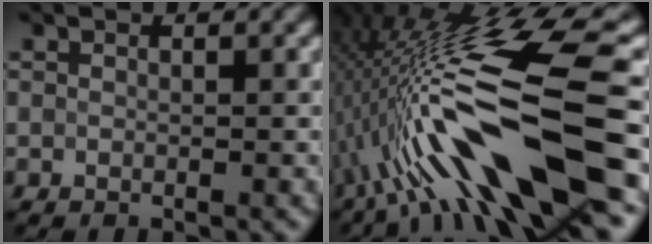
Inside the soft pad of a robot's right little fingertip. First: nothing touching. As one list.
[{"total": 15.3, "force": [-3.7, 3.6, 14.4], "torque": [-0.259, 0.005, -0.054]}]